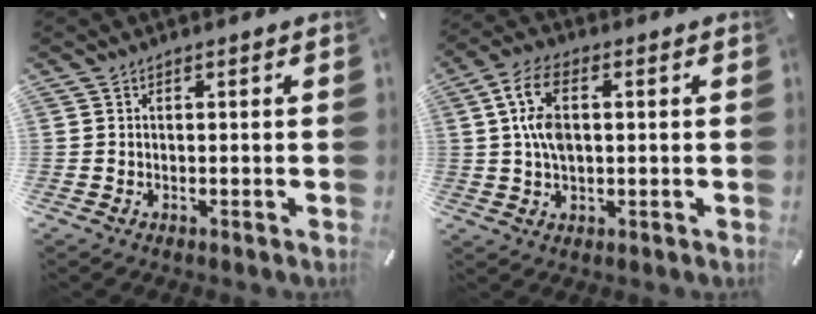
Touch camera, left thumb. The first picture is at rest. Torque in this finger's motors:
{"motor_torque": [0.33, 1.29, 0.93, -0.91, 0.25]}